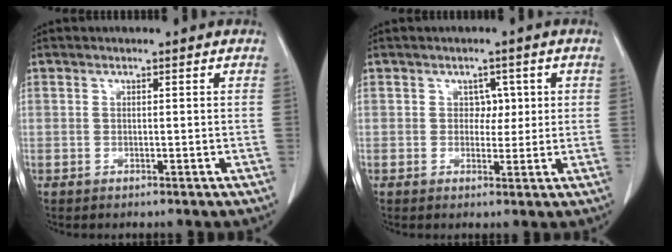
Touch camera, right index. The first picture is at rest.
{"total": 2.7, "force": [0.6, 2.1, 1.6], "torque": [-0.012, 0.006, 0.009]}